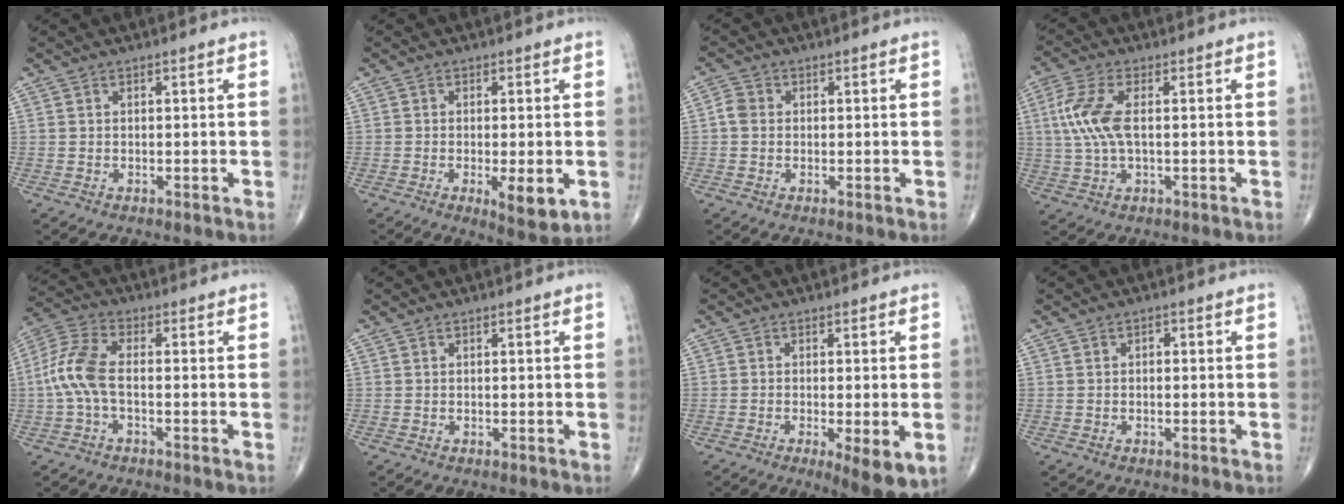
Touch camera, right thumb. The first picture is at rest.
{"total": 6.4, "force": [-1.7, 1.9, 5.8], "torque": [-0.090, -0.017, -0.023]}
{"total": 2.6, "force": [0.0, 2.2, 1.3], "torque": [-0.020, 0.007, -0.007]}
{"total": 8.7, "force": [1.0, 3.7, 7.8], "torque": [-0.196, 0.010, 0.020]}
{"total": 8.0, "force": [-1.2, 3.6, 7.1], "torque": [-0.172, 0.024, -0.033]}
{"total": 0.0}
{"total": 7.9, "force": [-2.4, 2.1, 7.2], "torque": [-0.106, -0.019, -0.035]}
{"total": 0.8, "force": [-0.1, 0.6, 0.5], "torque": [0.000, 0.003, -0.006]}